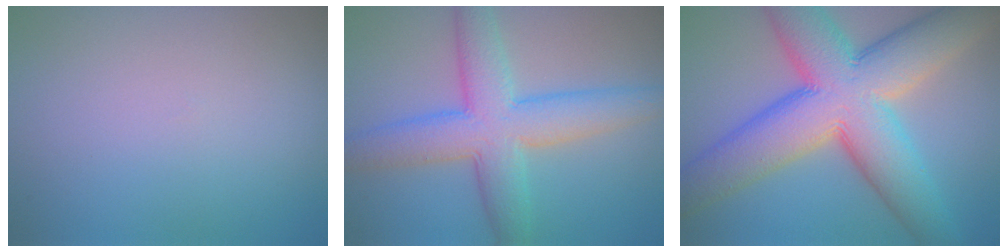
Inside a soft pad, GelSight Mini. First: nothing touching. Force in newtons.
{"total": 7.5, "press": 7.5, "slide": 0.1}
{"total": 13.9, "press": 13.9, "slide": 0.6}